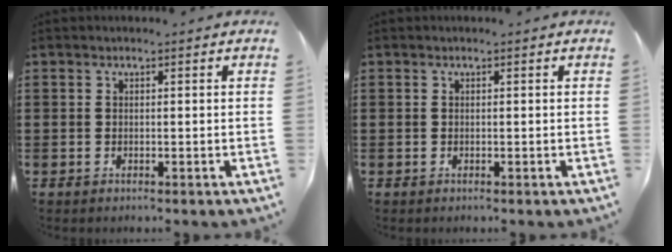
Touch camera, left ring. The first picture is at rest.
{"total": 0.0}